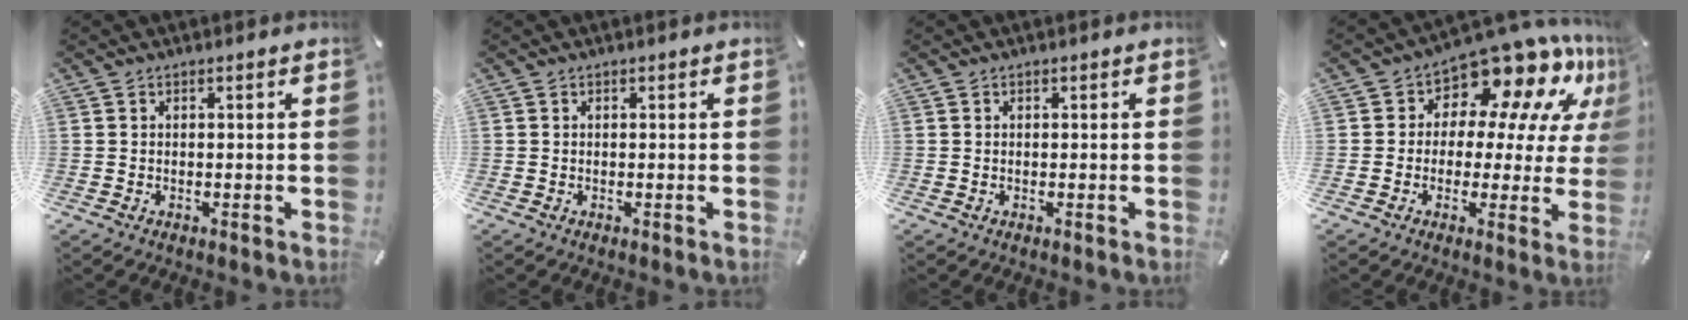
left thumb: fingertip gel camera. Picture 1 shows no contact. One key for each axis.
{"total": 0.0}
{"total": 0.0}
{"total": 12.8, "fx": 9.7, "fy": 5.9, "fz": 5.8, "tx": -0.096, "ty": -0.089, "tz": 0.163}